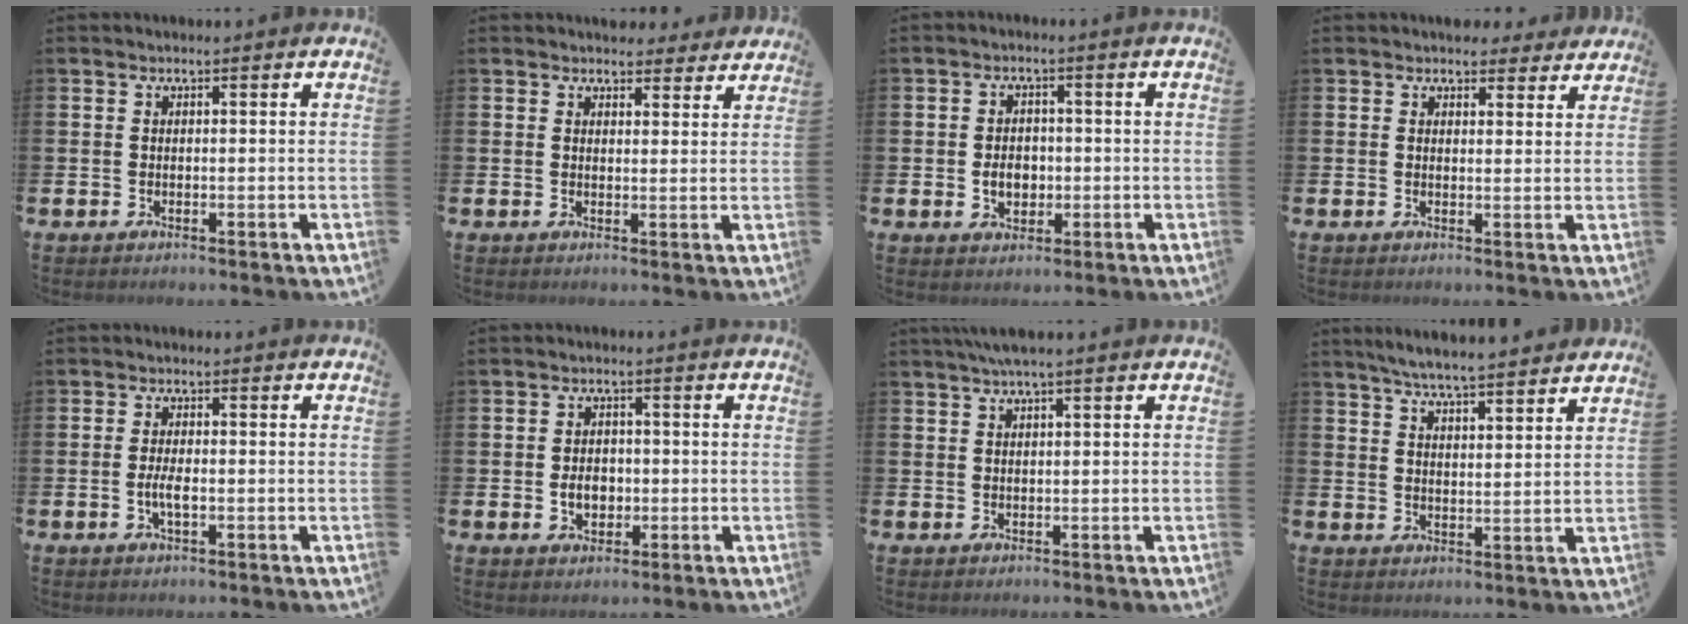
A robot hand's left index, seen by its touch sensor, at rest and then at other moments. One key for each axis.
{"total": 3.4, "fx": 3.2, "fy": 1.1, "fz": -0.2, "tx": 0.010, "ty": -0.018, "tz": 0.056}
{"total": 3.5, "fx": -0.5, "fy": 2.7, "fz": 2.2, "tx": -0.030, "ty": 0.001, "tz": -0.017}
{"total": 3.5, "fx": 3.3, "fy": 1.3, "fz": 0.0, "tx": 0.007, "ty": -0.015, "tz": 0.057}
{"total": 2.6, "fx": -0.5, "fy": 0.8, "fz": 2.4, "tx": -0.041, "ty": 0.001, "tz": -0.011}
{"total": 3.5, "fx": -0.5, "fy": 2.6, "fz": 2.3, "tx": -0.022, "ty": -0.004, "tz": -0.019}
{"total": 2.1, "fx": 1.6, "fy": 0.0, "fz": 1.4, "tx": -0.037, "ty": 0.006, "tz": 0.030}
{"total": 5.8, "fx": 5.7, "fy": -0.1, "fz": 1.3, "tx": -0.040, "ty": -0.032, "tz": 0.100}